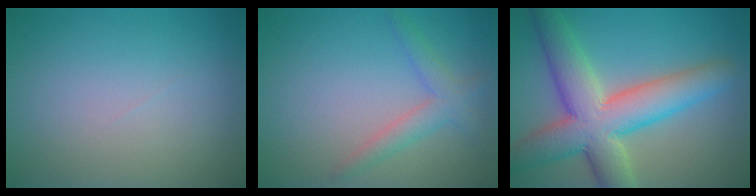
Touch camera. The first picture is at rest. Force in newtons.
{"total": 2.4, "press": 2.4, "slide": 0.2}
{"total": 9.5, "press": 9.5, "slide": 0.7}